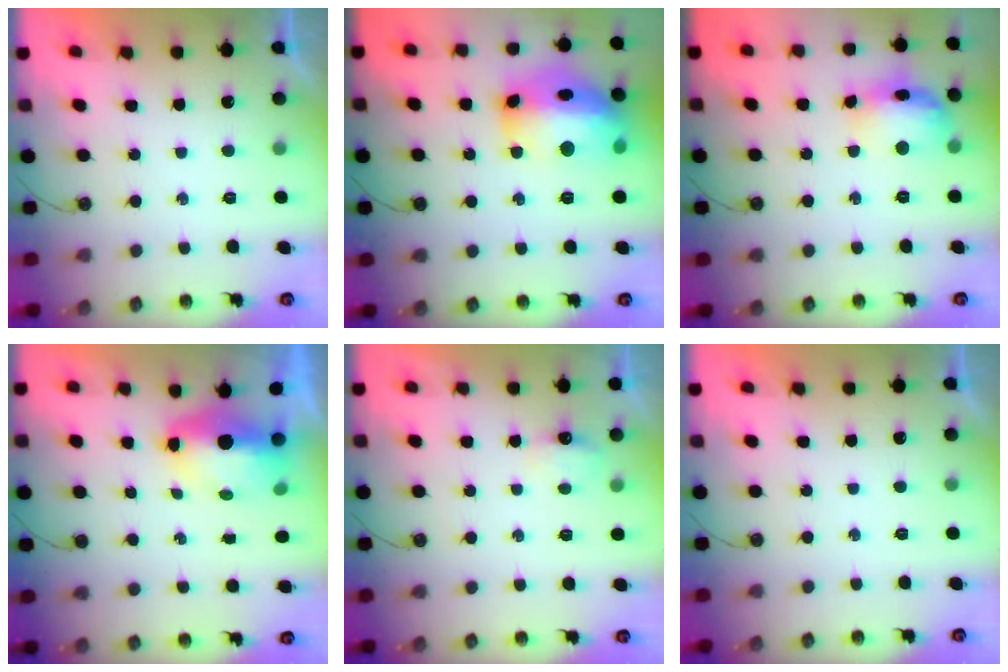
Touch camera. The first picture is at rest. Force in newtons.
{"total": 21.9, "press": 21.8, "slide": 2.0}
{"total": 15.0, "press": 15.0, "slide": 1.3}
{"total": 8.0, "press": 7.8, "slide": 1.5}
{"total": 5.3, "press": 5.2, "slide": 0.9}
{"total": 0.0}